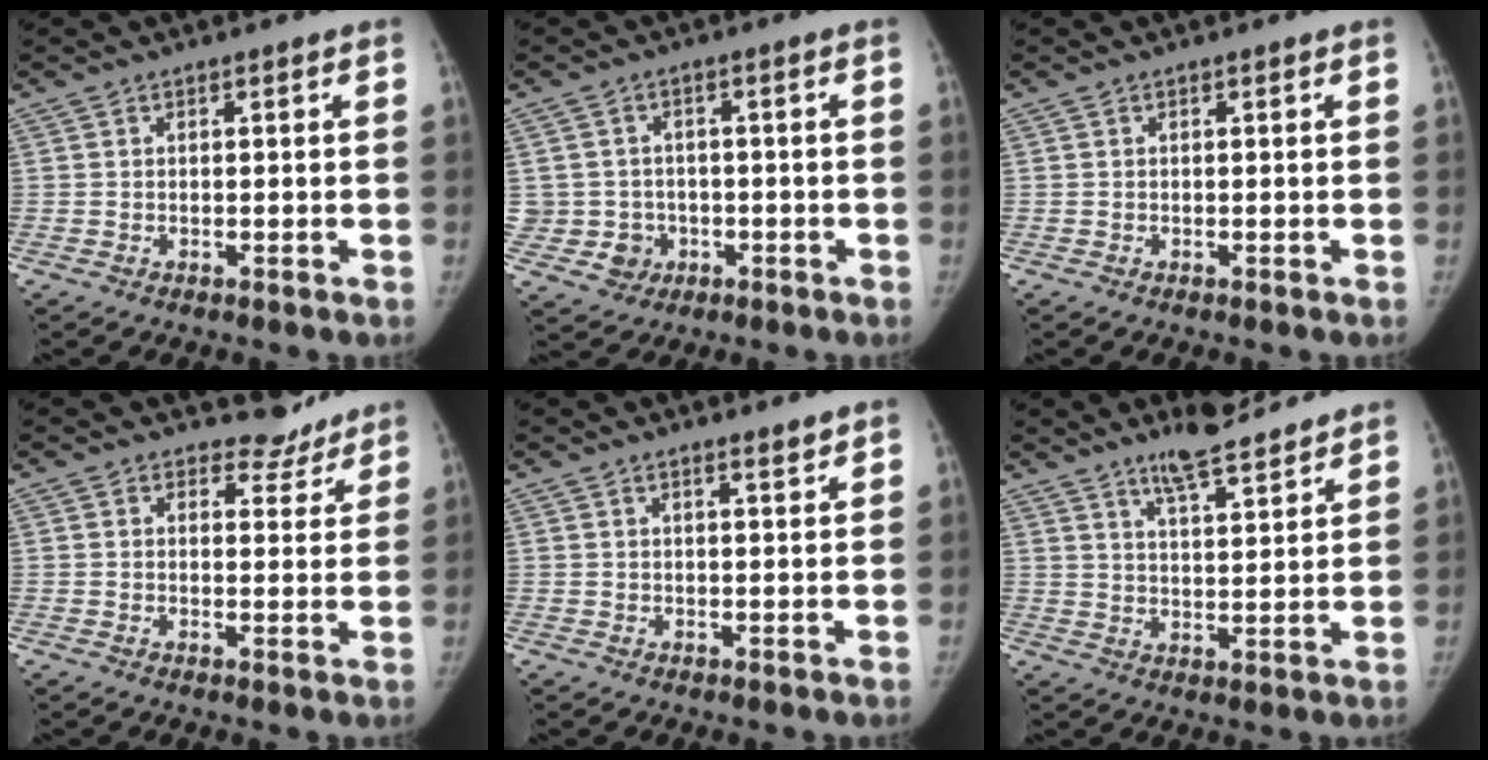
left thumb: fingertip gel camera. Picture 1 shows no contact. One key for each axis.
{"total": 5.9, "fx": -1.0, "fy": 5.8, "fz": 0.5, "tx": 0.021, "ty": 0.014, "tz": -0.010}
{"total": 0.0}
{"total": 4.6, "fx": 4.1, "fy": 2.2, "fz": -0.3, "tx": 0.032, "ty": -0.035, "tz": 0.046}
{"total": 1.8, "fx": 1.5, "fy": 0.2, "fz": 0.9, "tx": -0.006, "ty": -0.012, "tz": 0.023}
{"total": 9.1, "fx": 7.4, "fy": 2.0, "fz": 4.8, "tx": -0.061, "ty": -0.046, "tz": 0.124}